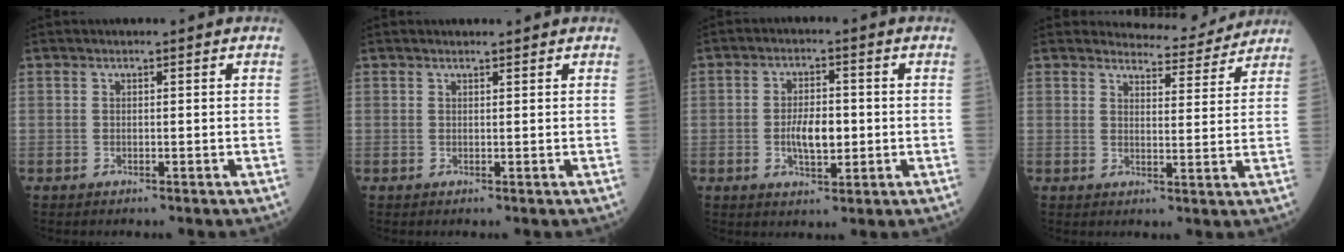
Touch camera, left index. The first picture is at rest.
{"total": 0.6, "force": [0.6, 0.0, 0.1], "torque": [-0.007, -0.001, 0.011]}
{"total": 5.5, "force": [-1.1, 2.3, 4.9], "torque": [-0.095, -0.003, -0.017]}
{"total": 6.3, "force": [6.2, 0.9, -0.5], "torque": [0.003, -0.012, 0.072]}